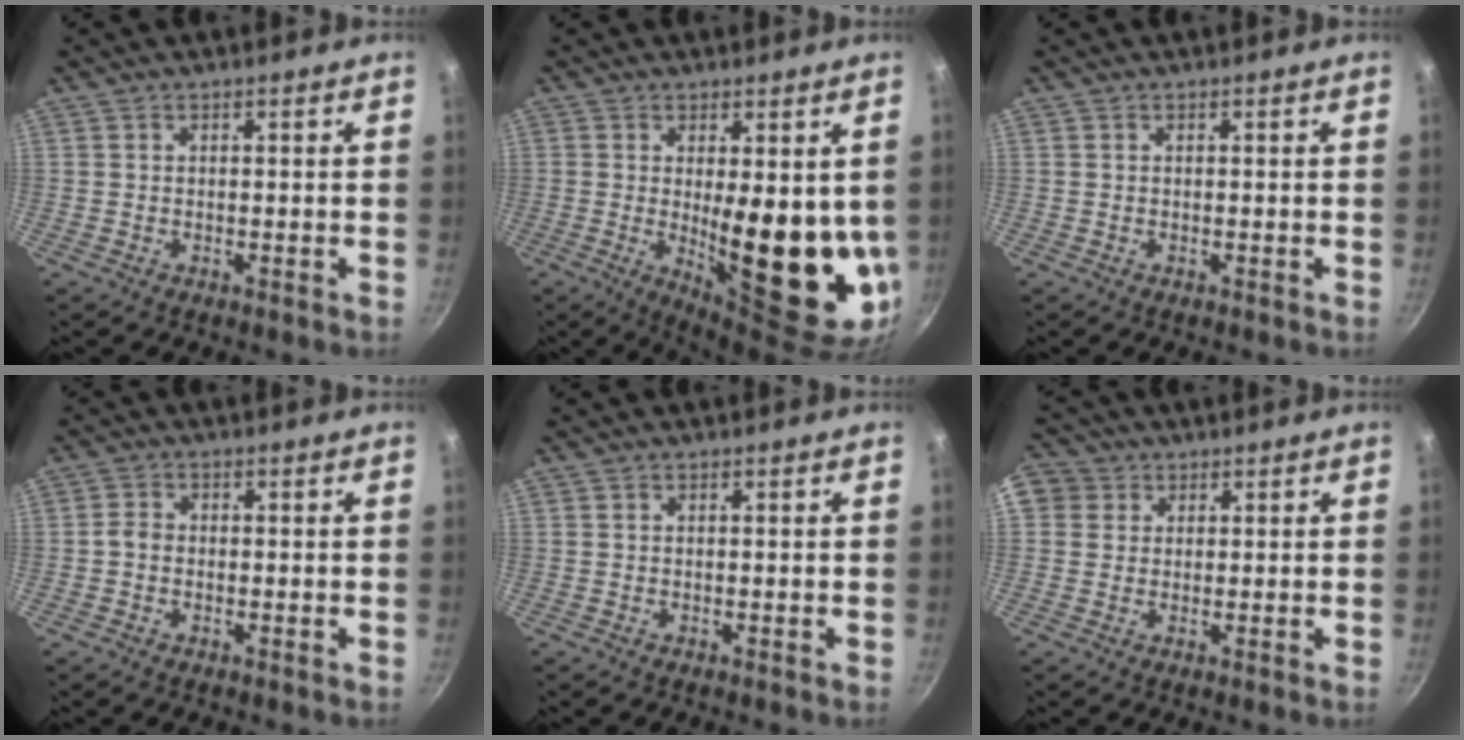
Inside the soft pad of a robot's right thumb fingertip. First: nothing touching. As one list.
[{"total": 16.0, "force": [0.4, 5.6, 15.0], "torque": [-0.181, -0.042, 0.021]}, {"total": 0.0}, {"total": 2.2, "force": [-0.4, 1.7, 1.2], "torque": [-0.026, 0.012, -0.013]}, {"total": 0.0}, {"total": 6.2, "force": [1.8, 5.6, 1.8], "torque": [-0.010, 0.006, 0.020]}]